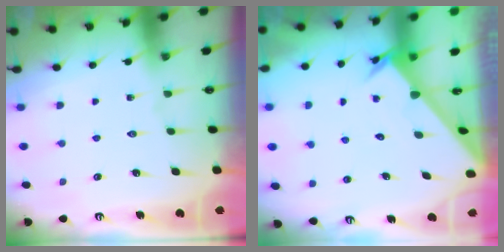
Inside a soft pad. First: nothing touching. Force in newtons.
{"total": 2.5, "press": 2.5, "slide": 0.2}